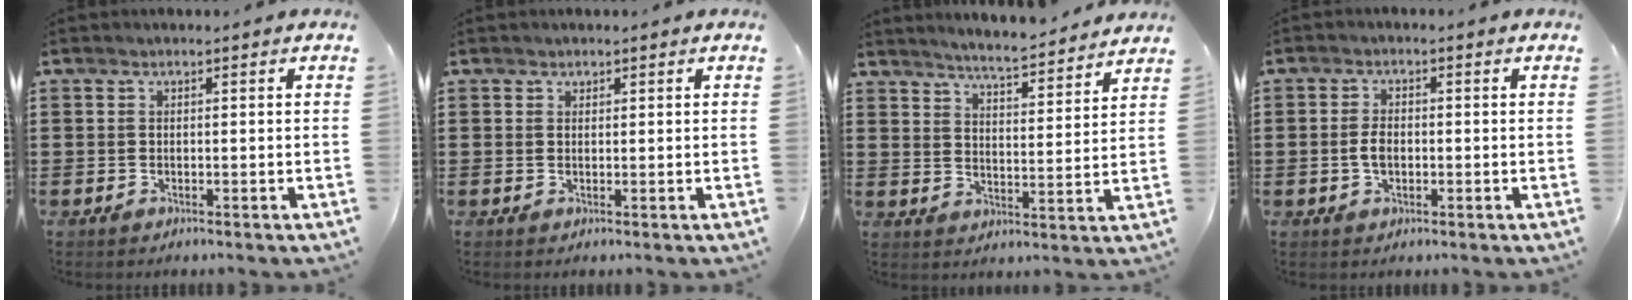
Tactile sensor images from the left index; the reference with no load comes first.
{"total": 0.6, "force": [0.5, 0.3, 0.1], "torque": [-0.002, 0.000, 0.011]}
{"total": 4.7, "force": [4.6, -0.6, 0.7], "torque": [-0.035, -0.035, 0.077]}
{"total": 2.8, "force": [-0.4, 1.5, 2.4], "torque": [-0.054, 0.000, -0.009]}